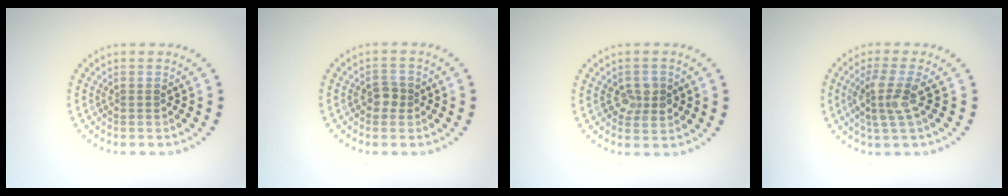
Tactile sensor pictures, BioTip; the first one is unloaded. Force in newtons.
{"total": 1.6, "press": 1.6, "slide": 0.5}
{"total": 2.5, "press": 2.5, "slide": 0.4}
{"total": 3.1, "press": 2.6, "slide": 1.6}